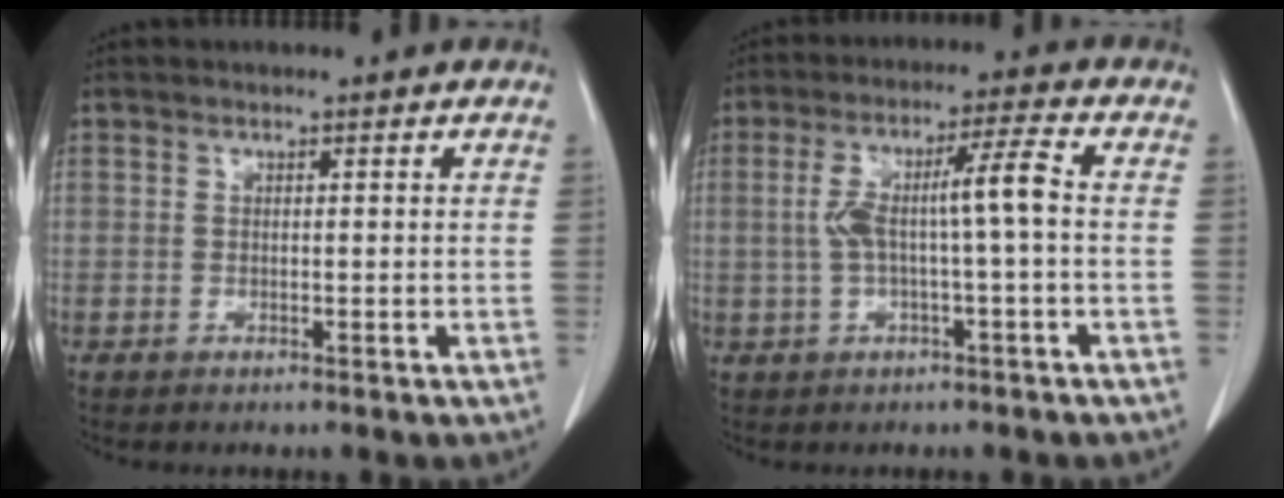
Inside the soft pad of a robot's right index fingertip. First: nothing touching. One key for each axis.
{"total": 8.3, "fx": -0.1, "fy": 1.0, "fz": 8.2, "tx": -0.160, "ty": 0.031, "tz": 0.000}